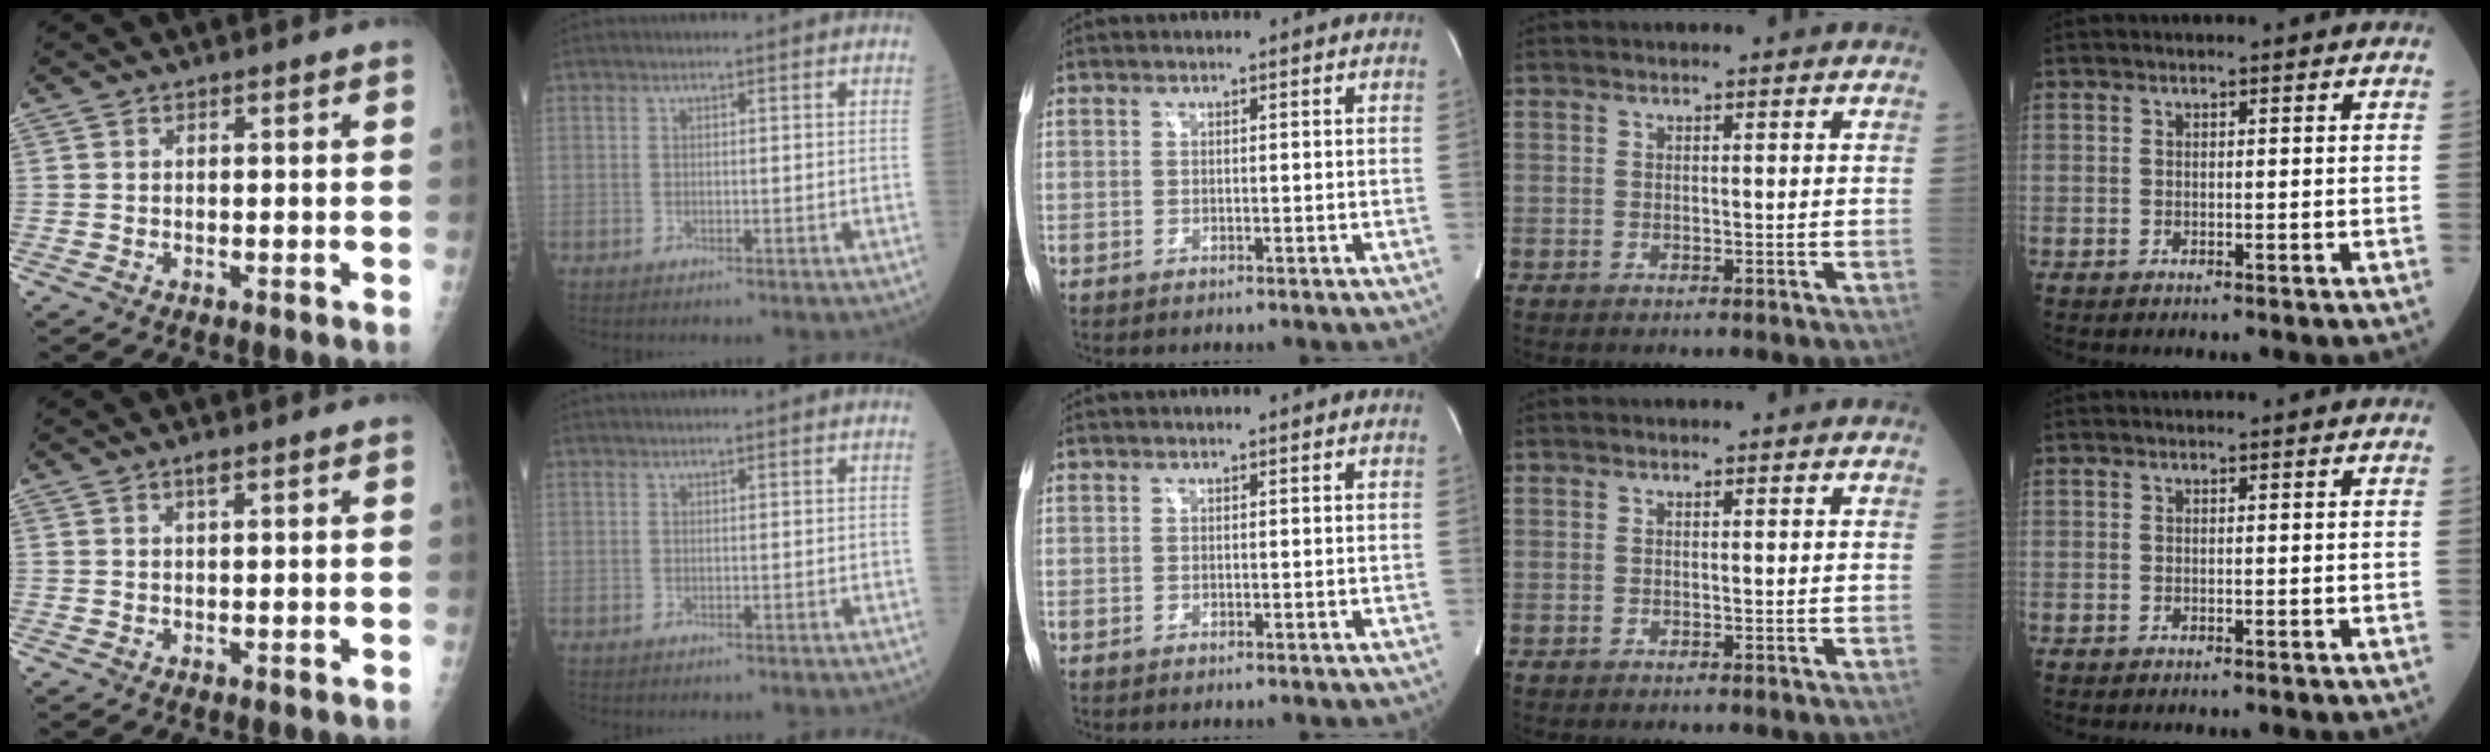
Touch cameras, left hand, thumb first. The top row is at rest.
{"thumb": {"total": 1.1, "force": [0.6, 0.2, 0.9], "torque": [-0.015, 0.001, 0.011]}}